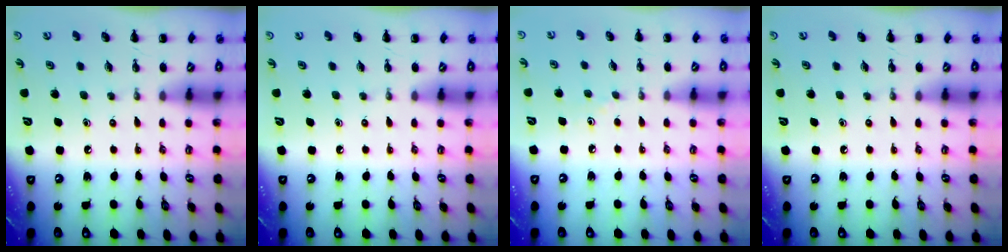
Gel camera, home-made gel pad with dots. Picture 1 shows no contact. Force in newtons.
{"total": 0.0}
{"total": 2.2, "press": 2.1, "slide": 0.9}
{"total": 0.0}